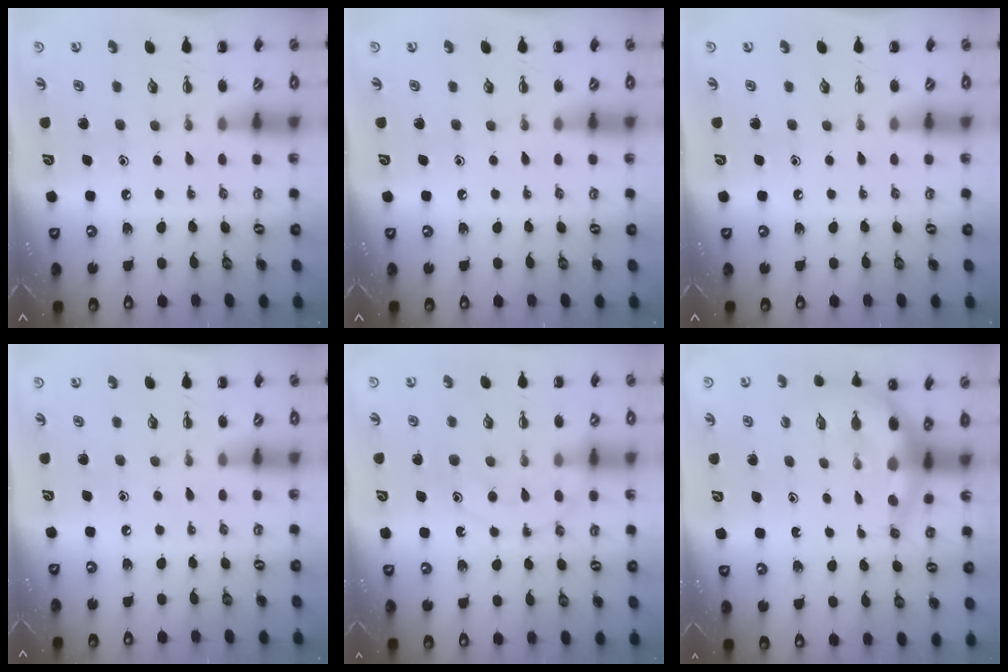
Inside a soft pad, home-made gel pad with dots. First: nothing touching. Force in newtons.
{"total": 0.0}
{"total": 0.0}
{"total": 4.7, "press": 4.4, "slide": 1.5}
{"total": 11.8, "press": 11.8, "slide": 0.7}
{"total": 6.6, "press": 6.4, "slide": 1.6}